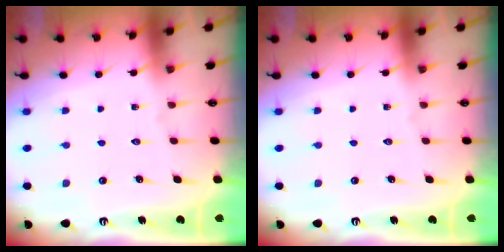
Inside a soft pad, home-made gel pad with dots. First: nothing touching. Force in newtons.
{"total": 0.0}